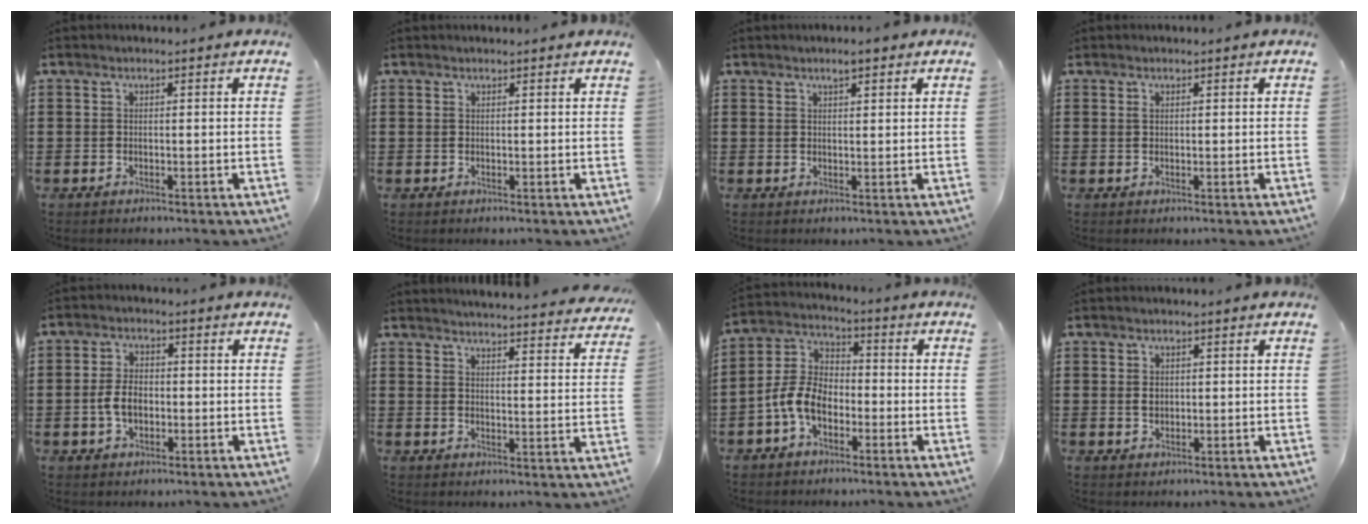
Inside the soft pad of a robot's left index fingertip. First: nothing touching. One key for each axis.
{"total": 0.6, "fx": 0.5, "fy": 0.0, "fz": 0.3, "tx": -0.007, "ty": 0.000, "tz": 0.011}
{"total": 2.5, "fx": 1.8, "fy": 0.4, "fz": 1.6, "tx": -0.026, "ty": 0.000, "tz": 0.030}
{"total": 0.7, "fx": 0.4, "fy": 0.4, "fz": 0.4, "tx": -0.009, "ty": 0.003, "tz": 0.007}
{"total": 4.6, "fx": -0.8, "fy": 2.8, "fz": 3.6, "tx": -0.089, "ty": 0.000, "tz": -0.023}
{"total": 3.8, "fx": 3.8, "fy": -0.5, "fz": 0.2, "tx": -0.014, "ty": -0.030, "tz": 0.064}
{"total": 6.8, "fx": -3.4, "fy": 4.1, "fz": 4.2, "tx": -0.120, "ty": 0.005, "tz": -0.077}
{"total": 1.5, "fx": 0.3, "fy": 1.1, "fz": 1.0, "tx": -0.022, "ty": 0.007, "tz": 0.004}